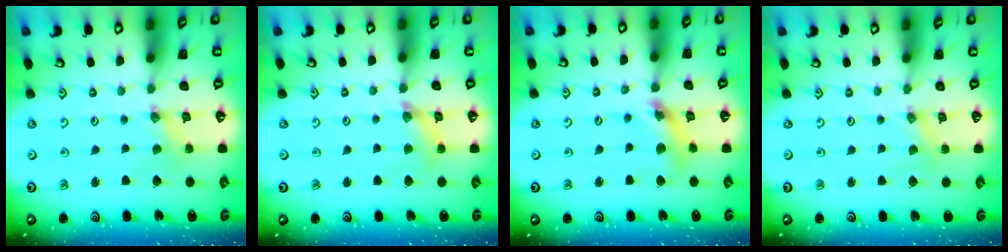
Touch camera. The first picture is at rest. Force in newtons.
{"total": 6.3, "press": 6.3, "slide": 0.6}
{"total": 11.9, "press": 11.8, "slide": 1.5}
{"total": 1.4, "press": 1.3, "slide": 0.3}